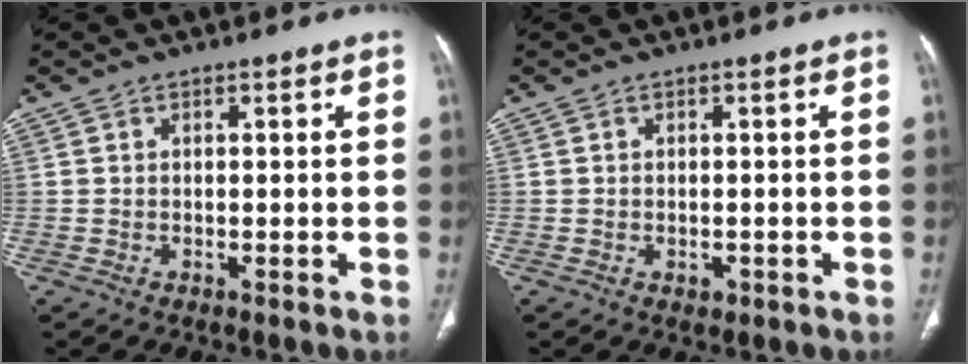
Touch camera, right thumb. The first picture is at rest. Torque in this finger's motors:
{"motor_torque": [-0.23, 0.17, -0.45, 0.32, 0.04]}